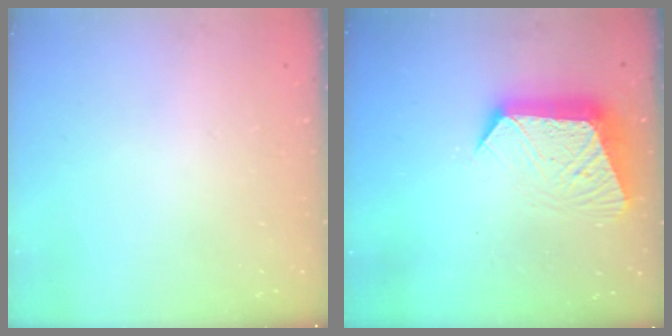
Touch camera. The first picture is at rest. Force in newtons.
{"total": 12.3, "press": 12.2, "slide": 1.3}